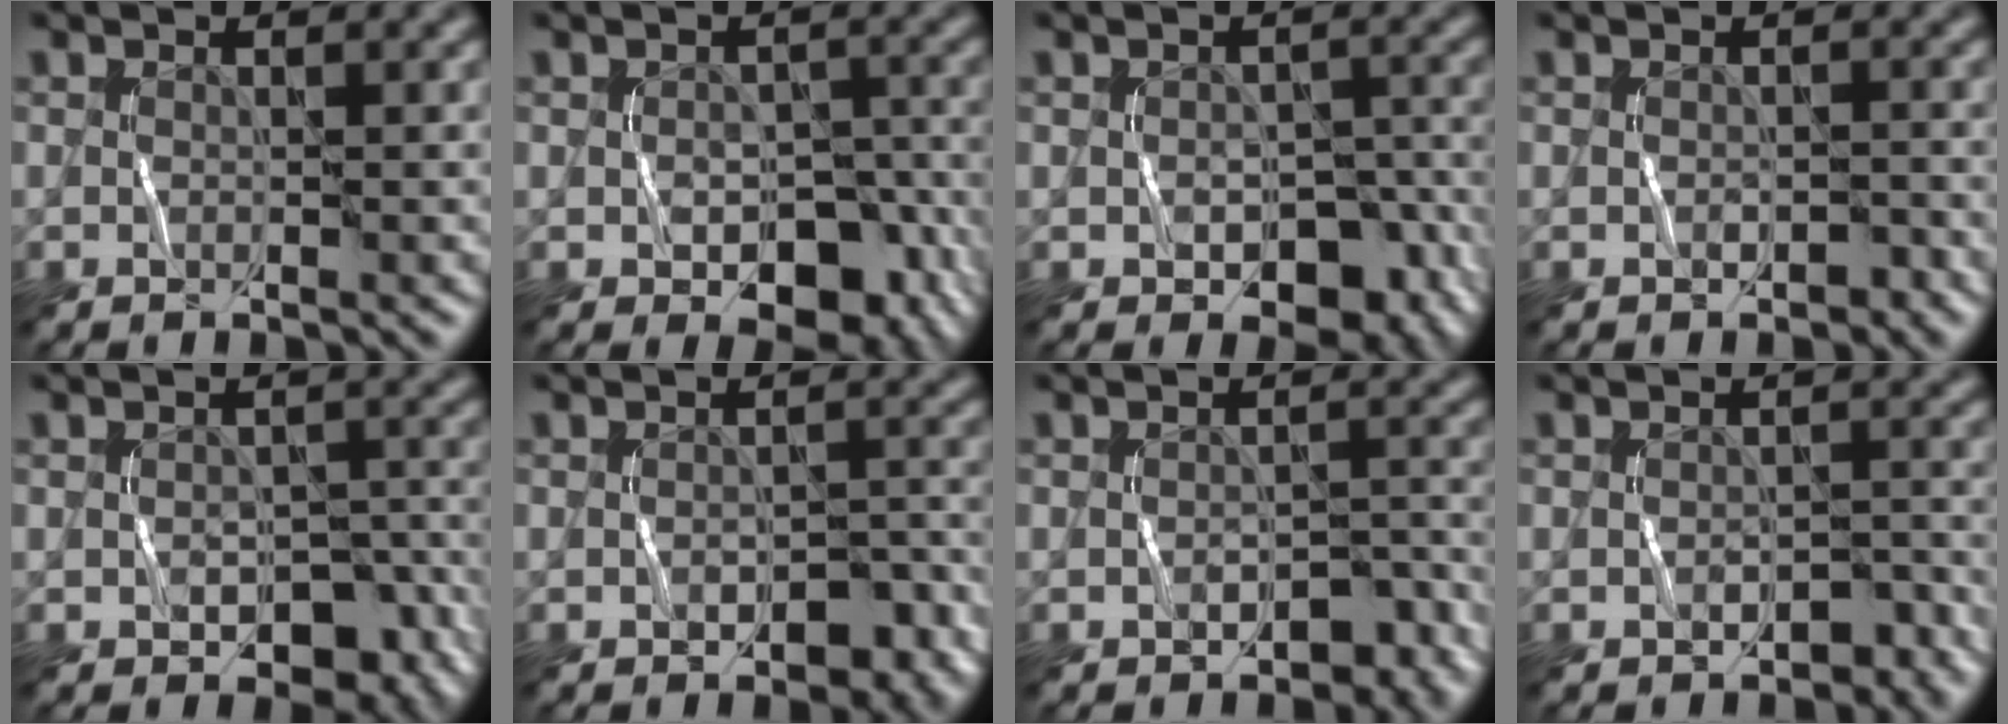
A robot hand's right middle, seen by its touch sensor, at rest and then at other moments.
{"total": 6.0, "force": [-2.4, 3.9, 3.9], "torque": [-0.045, -0.009, -0.028]}
{"total": 6.5, "force": [-2.8, 4.3, 4.0], "torque": [-0.048, -0.009, -0.030]}
{"total": 1.0, "force": [-0.6, 0.7, 0.5], "torque": [-0.008, -0.001, -0.006]}
{"total": 5.9, "force": [-2.6, 3.9, 3.5], "torque": [-0.042, -0.009, -0.029]}
{"total": 3.4, "force": [-1.7, 2.1, 2.1], "torque": [-0.027, -0.002, -0.017]}
{"total": 3.3, "force": [-2.0, 2.0, 1.8], "torque": [-0.019, 0.000, -0.023]}
{"total": 2.1, "force": [-1.2, 1.2, 1.1], "torque": [-0.015, 0.001, -0.012]}